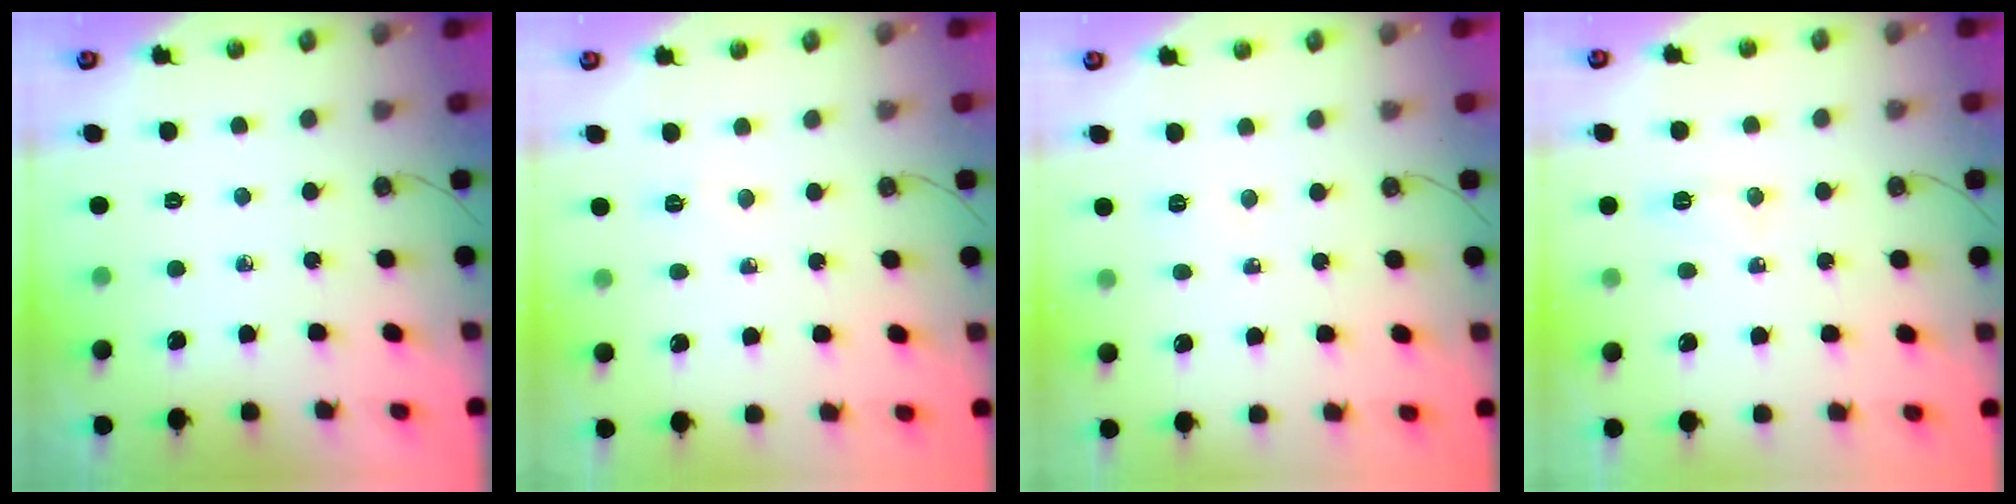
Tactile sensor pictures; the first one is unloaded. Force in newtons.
{"total": 21.7, "press": 6.6, "slide": 20.7}
{"total": 2.6, "press": 2.4, "slide": 0.9}
{"total": 5.0, "press": 5.0, "slide": 0.8}